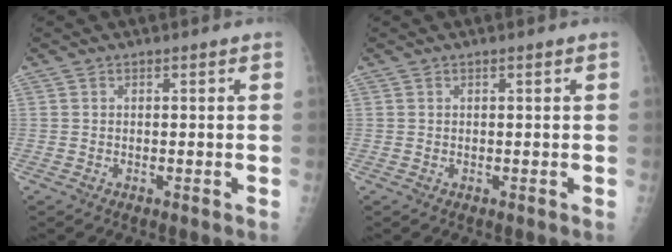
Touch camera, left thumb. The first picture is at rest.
{"total": 0.0}